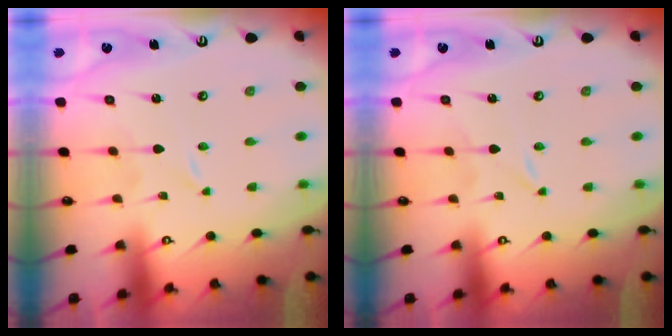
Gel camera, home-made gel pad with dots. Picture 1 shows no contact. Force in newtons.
{"total": 0.0}